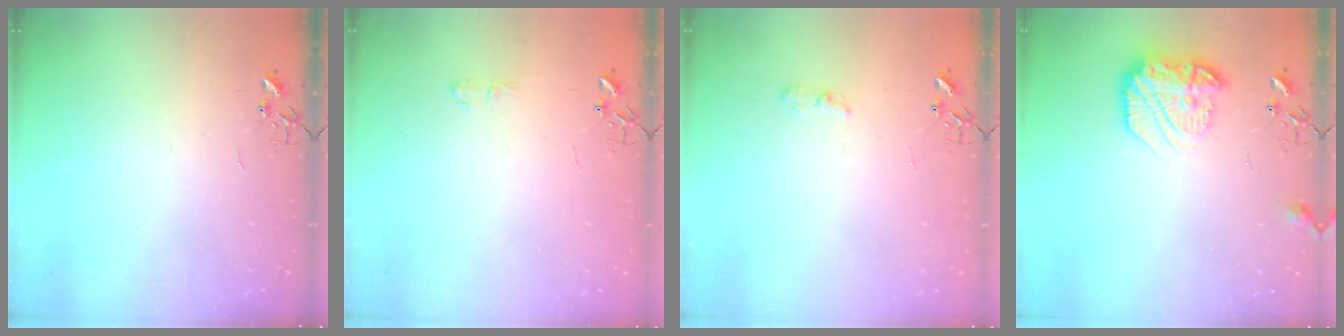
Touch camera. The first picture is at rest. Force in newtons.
{"total": 4.2, "press": 4.2, "slide": 0.5}
{"total": 3.3, "press": 3.3, "slide": 0.5}
{"total": 15.3, "press": 15.2, "slide": 1.0}